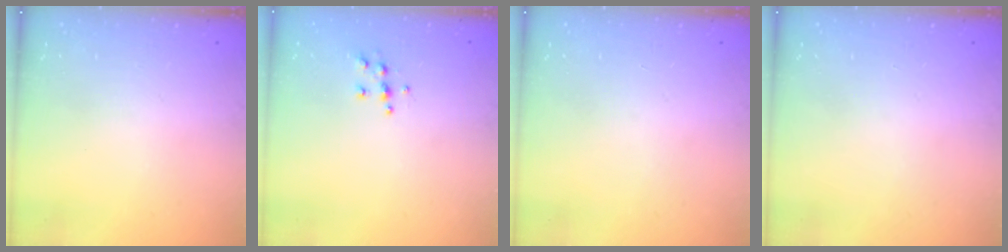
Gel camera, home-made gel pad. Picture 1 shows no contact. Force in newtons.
{"total": 5.7, "press": 5.7, "slide": 0.6}
{"total": 0.0}
{"total": 0.0}